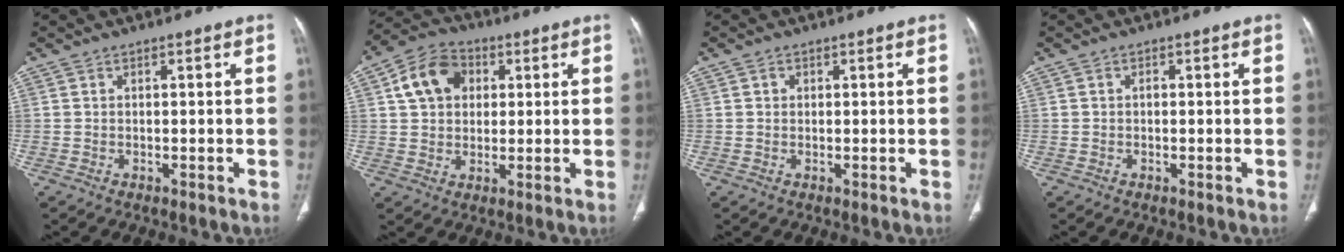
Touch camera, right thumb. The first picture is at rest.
{"total": 10.4, "force": [2.9, 7.9, 6.1], "torque": [-0.089, 0.009, 0.043]}
{"total": 0.8, "force": [0.2, 0.7, 0.3], "torque": [-0.001, 0.002, 0.002]}
{"total": 0.6, "force": [-0.1, 0.4, 0.4], "torque": [-0.005, 0.002, -0.005]}